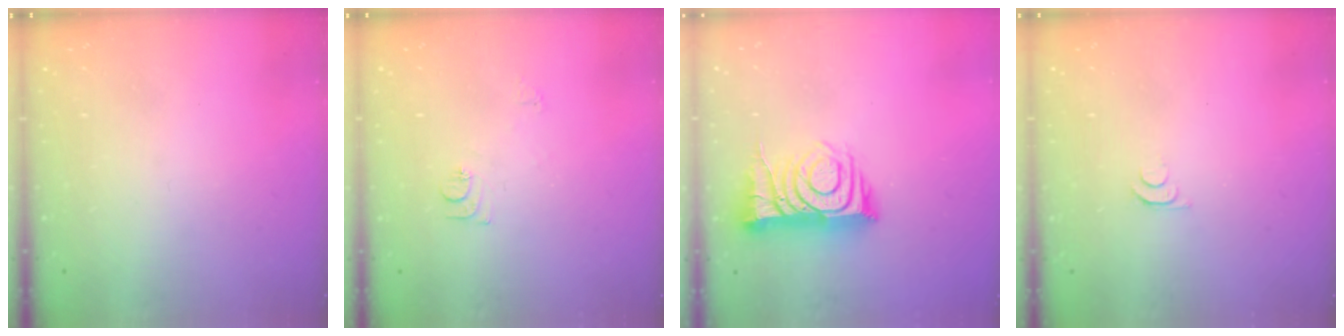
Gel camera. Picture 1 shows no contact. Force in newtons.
{"total": 6.7, "press": 6.7, "slide": 0.8}
{"total": 11.3, "press": 11.2, "slide": 1.4}
{"total": 4.4, "press": 4.3, "slide": 0.6}